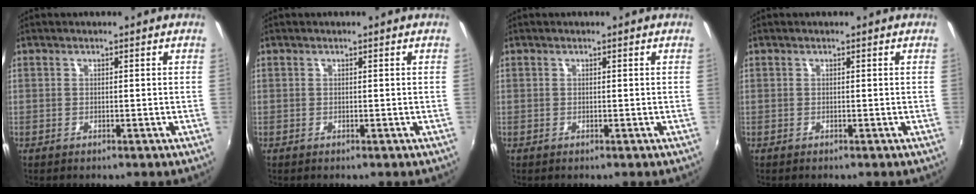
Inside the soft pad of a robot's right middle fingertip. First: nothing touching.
{"total": 0.0}
{"total": 0.0}
{"total": 0.0}